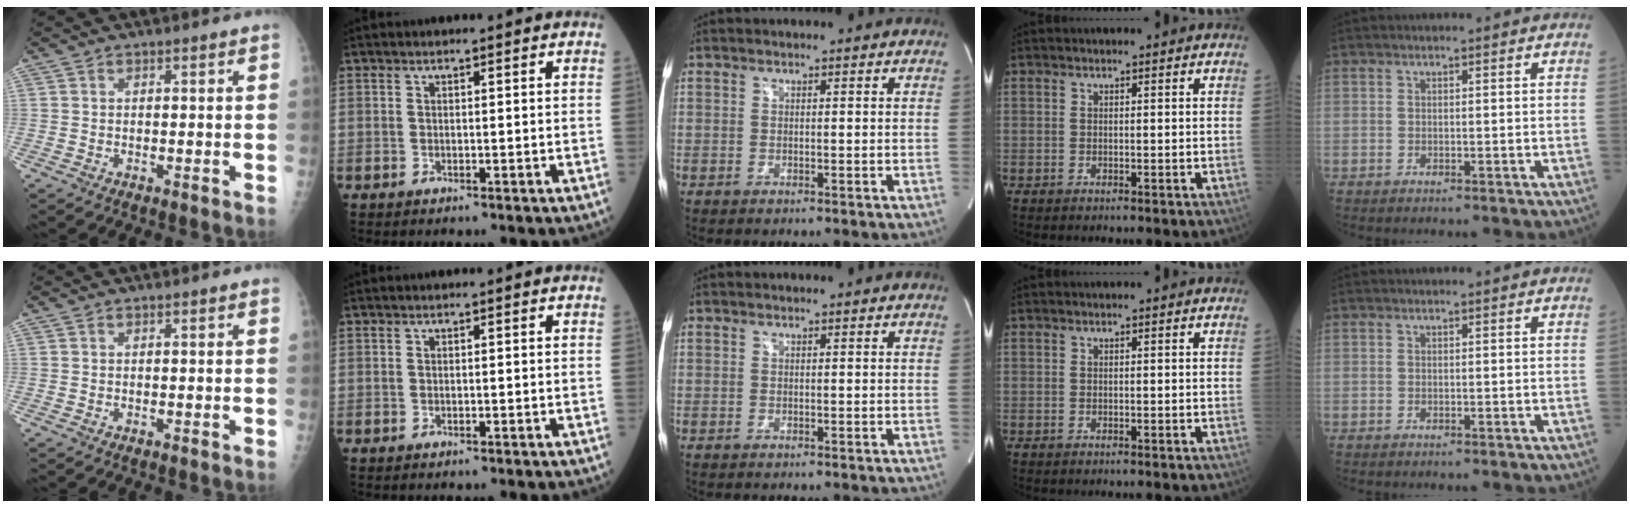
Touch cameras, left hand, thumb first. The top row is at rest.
{}